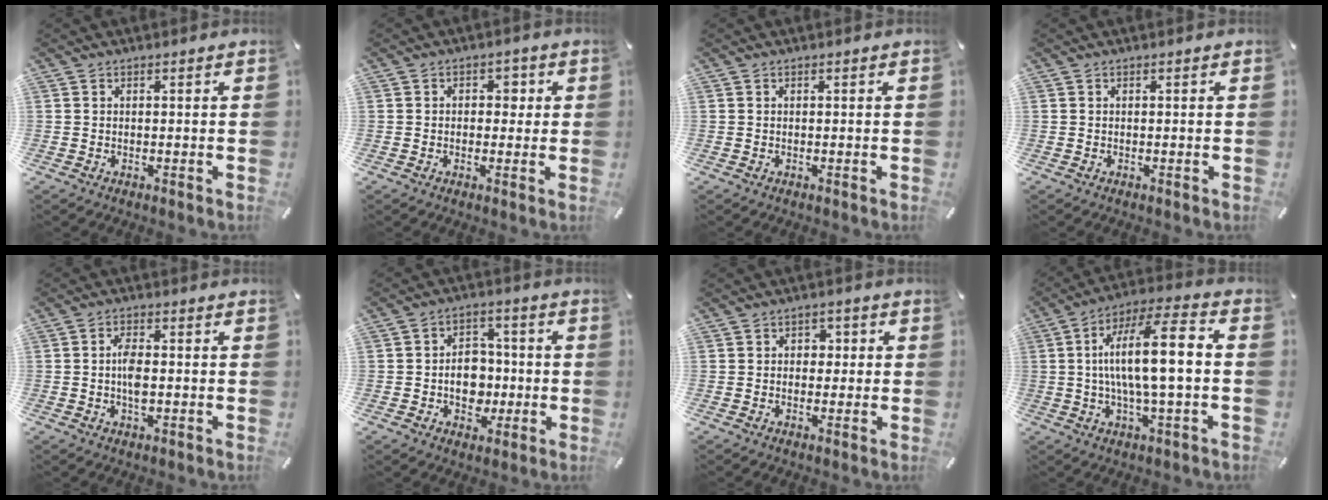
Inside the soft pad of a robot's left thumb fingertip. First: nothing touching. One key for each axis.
{"total": 3.2, "fx": -0.1, "fy": 2.5, "fz": 1.9, "tx": -0.015, "ty": 0.003, "tz": -0.013}
{"total": 0.0}
{"total": 0.0}
{"total": 4.6, "fx": -0.5, "fy": 2.3, "fz": 4.0, "tx": -0.087, "ty": 0.001, "tz": -0.012}
{"total": 8.5, "fx": -1.7, "fy": 7.1, "fz": 4.3, "tx": -0.064, "ty": 0.015, "tz": -0.028}
{"total": 2.9, "fx": -0.6, "fy": 2.4, "fz": 1.4, "tx": -0.020, "ty": 0.008, "tz": -0.019}
{"total": 15.6, "fx": 0.4, "fy": 4.1, "fz": 15.0, "tx": -0.275, "ty": 0.005, "tz": -0.001}